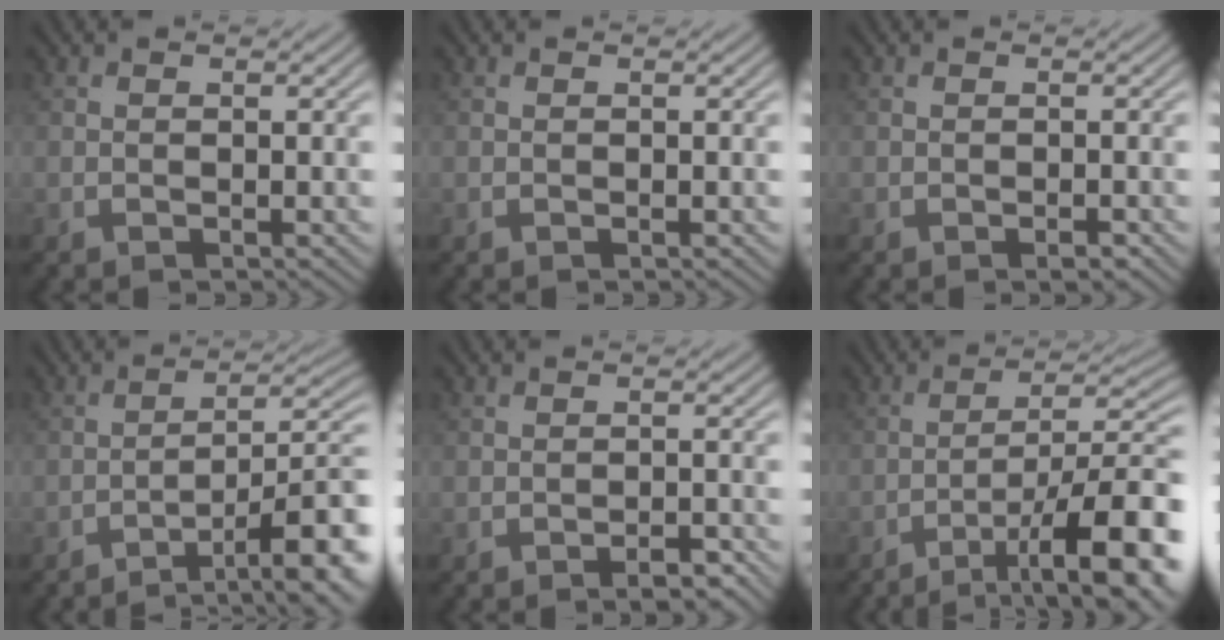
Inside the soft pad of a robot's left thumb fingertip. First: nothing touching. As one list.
[{"total": 0.0}, {"total": 0.8, "force": [-0.5, 0.2, 0.6], "torque": [-0.009, -0.002, -0.007]}, {"total": 12.8, "force": [-7.3, 3.1, 10.0], "torque": [-0.130, 0.014, -0.101]}, {"total": 2.1, "force": [-1.4, 0.6, 1.3], "torque": [-0.017, 0.002, -0.023]}, {"total": 14.7, "force": [-7.7, 3.8, 11.9], "torque": [-0.151, 0.012, -0.114]}]